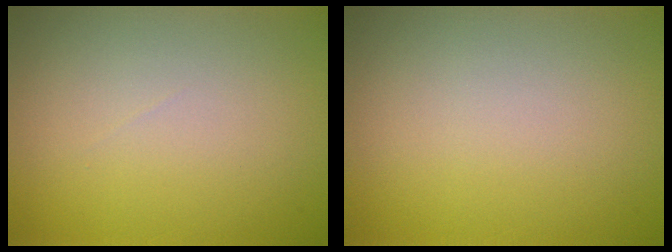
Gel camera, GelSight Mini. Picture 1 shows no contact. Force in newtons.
{"total": 0.0}